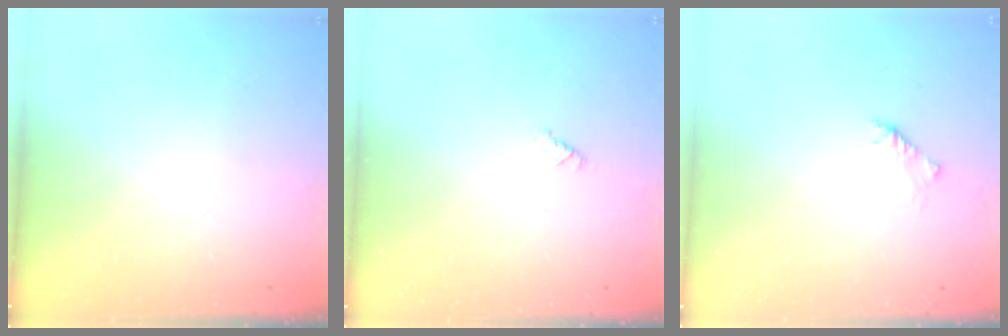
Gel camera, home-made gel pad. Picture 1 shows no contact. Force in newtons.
{"total": 0.6, "press": 0.6, "slide": 0.2}
{"total": 2.0, "press": 1.9, "slide": 0.6}